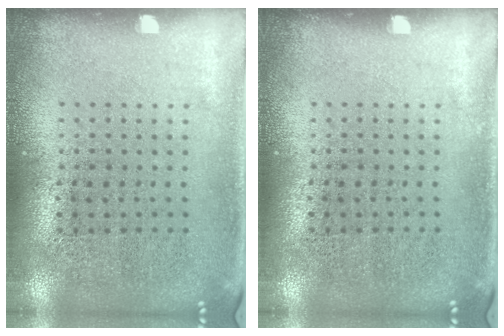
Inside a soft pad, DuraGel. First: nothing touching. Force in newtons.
{"total": 0.0}